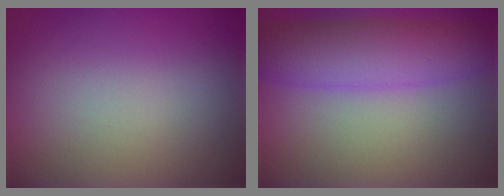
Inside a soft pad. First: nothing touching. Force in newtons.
{"total": 6.6, "press": 6.6, "slide": 0.1}